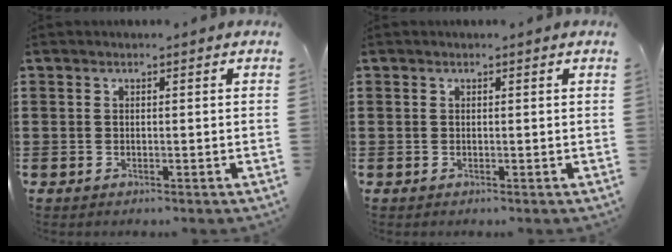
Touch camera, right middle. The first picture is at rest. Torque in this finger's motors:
{"motor_torque": [-0.05, -0.31, 0.00, 0.01]}